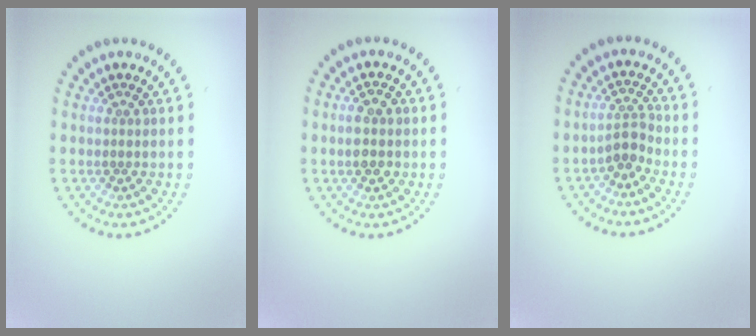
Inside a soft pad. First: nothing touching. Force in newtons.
{"total": 2.1, "press": 2.1, "slide": 0.0}
{"total": 1.8, "press": 1.4, "slide": 1.2}